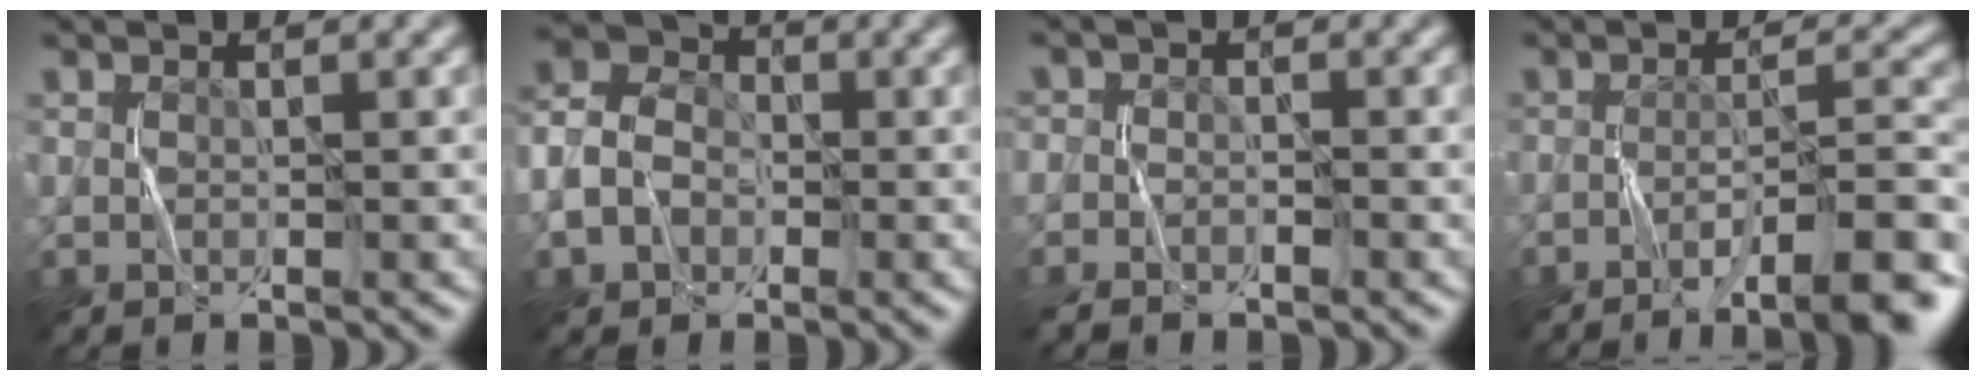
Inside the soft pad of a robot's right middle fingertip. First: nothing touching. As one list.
[{"total": 5.1, "force": [-1.3, 4.1, 2.6], "torque": [-0.054, 0.001, -0.032]}, {"total": 2.7, "force": [-1.2, 2.2, 1.0], "torque": [0.000, 0.014, -0.046]}, {"total": 7.6, "force": [-4.9, 1.1, 5.7], "torque": [-0.071, 0.008, -0.077]}]